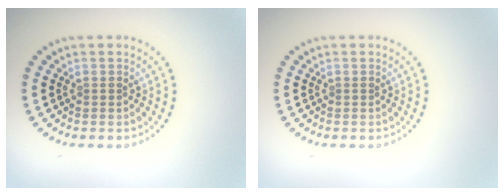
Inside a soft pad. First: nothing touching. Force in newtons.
{"total": 0.0}